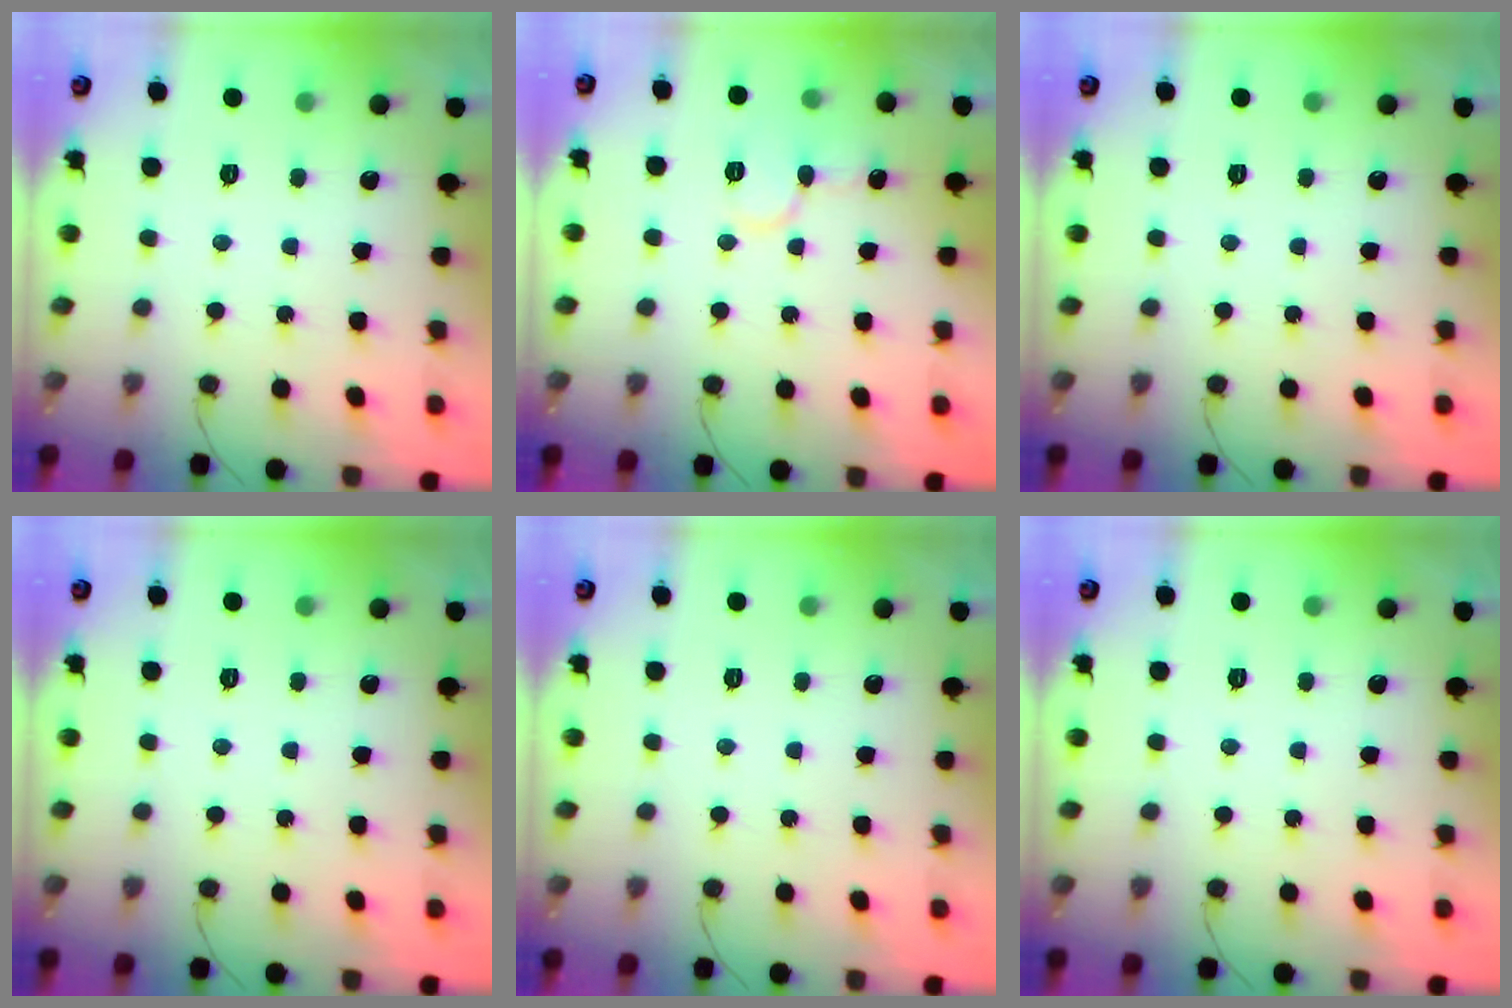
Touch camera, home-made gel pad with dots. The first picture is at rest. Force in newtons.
{"total": 8.1, "press": 8.0, "slide": 1.1}
{"total": 0.0}
{"total": 0.0}
{"total": 0.0}
{"total": 0.0}